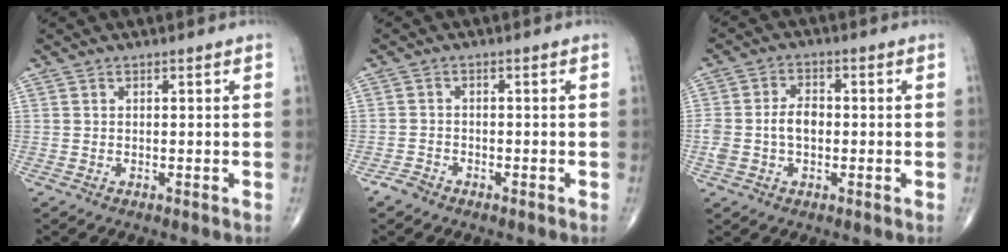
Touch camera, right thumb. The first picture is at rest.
{"total": 2.0, "force": [-1.6, 1.1, 0.4], "torque": [-0.009, 0.007, -0.030]}
{"total": 6.2, "force": [-0.5, 4.0, 4.7], "torque": [-0.099, 0.020, -0.009]}